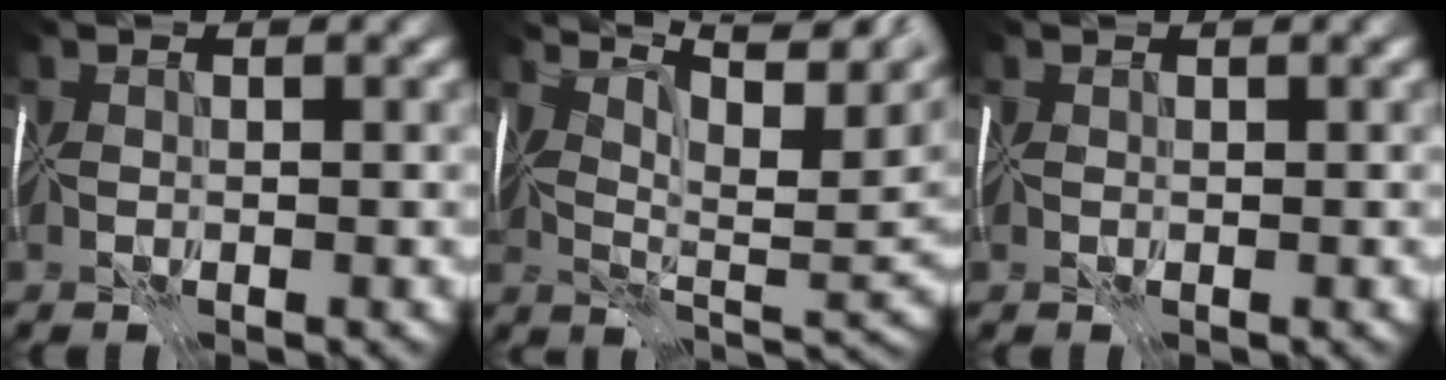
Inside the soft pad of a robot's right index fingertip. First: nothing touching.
{"total": 12.6, "force": [7.0, 4.3, 9.6], "torque": [-0.139, 0.026, 0.104]}
{"total": 0.7, "force": [0.6, 0.2, 0.3], "torque": [0.002, 0.006, 0.011]}